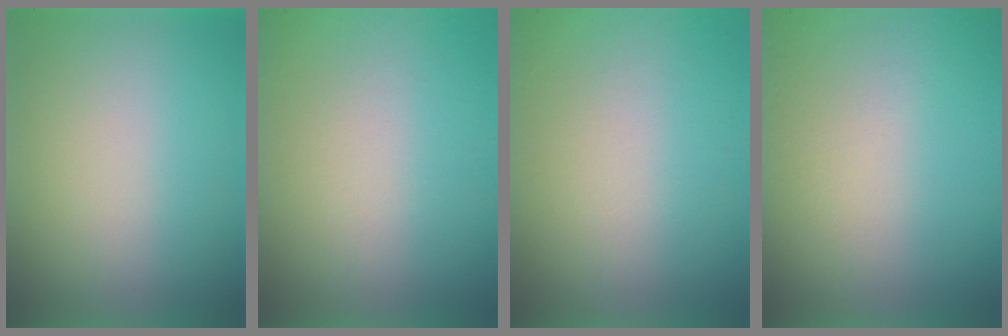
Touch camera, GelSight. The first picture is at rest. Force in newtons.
{"total": 5.9}
{"total": 5.9}
{"total": 5.1}